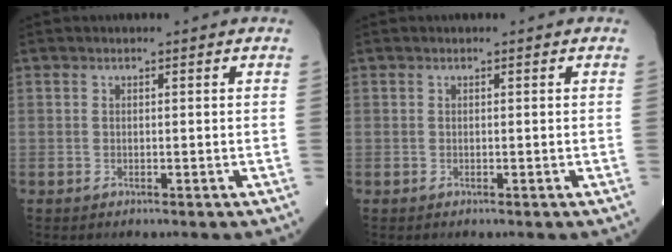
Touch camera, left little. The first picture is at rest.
{"total": 0.0}